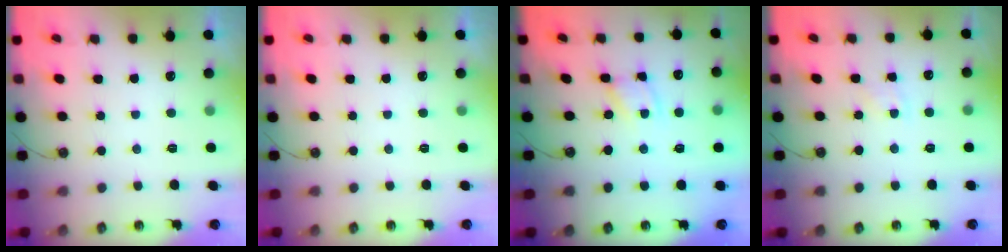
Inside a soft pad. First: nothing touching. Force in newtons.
{"total": 0.0}
{"total": 2.4, "press": 2.4, "slide": 0.1}
{"total": 3.9, "press": 3.8, "slide": 0.5}